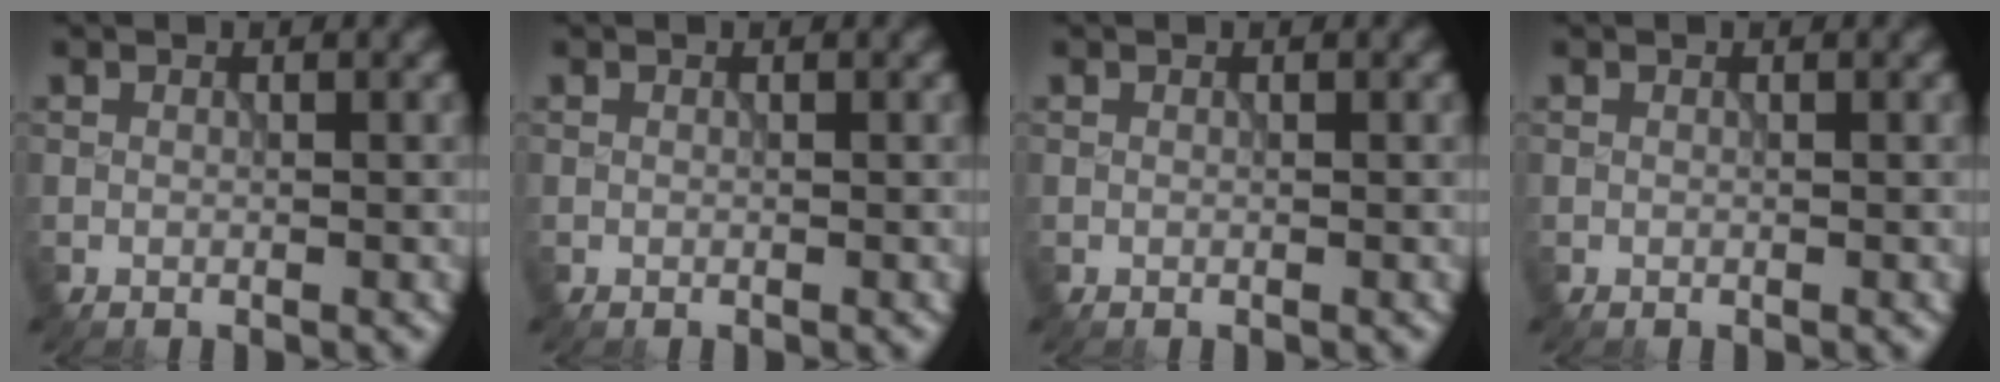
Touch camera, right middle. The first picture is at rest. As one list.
[{"total": 0.0}, {"total": 0.0}, {"total": 0.0}]